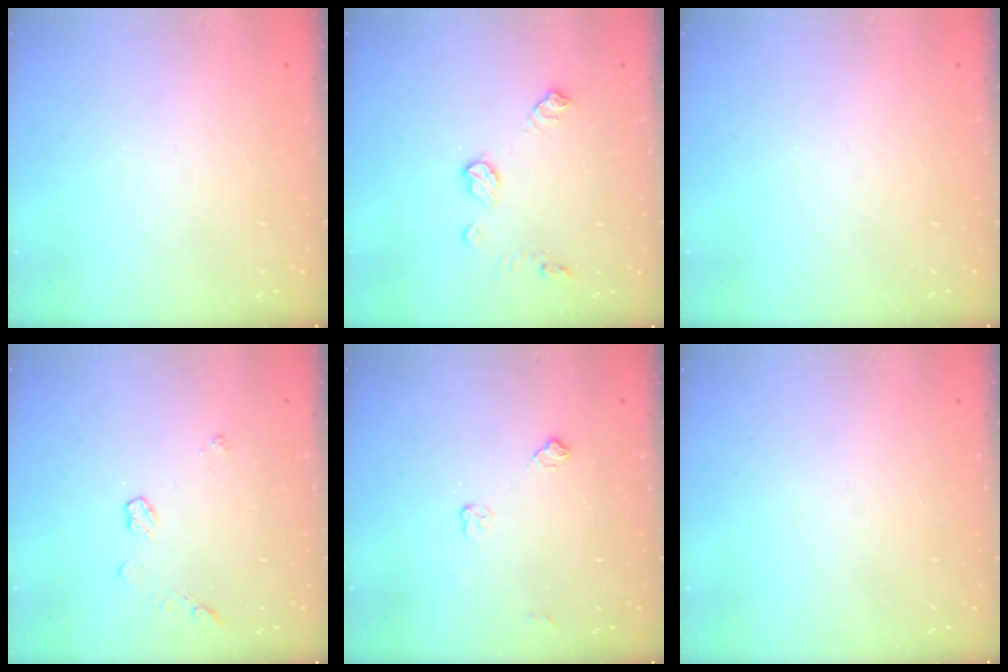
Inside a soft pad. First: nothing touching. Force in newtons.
{"total": 9.0, "press": 9.0, "slide": 0.4}
{"total": 0.0}
{"total": 4.5, "press": 4.5, "slide": 0.6}
{"total": 6.0, "press": 6.0, "slide": 0.8}
{"total": 0.0}